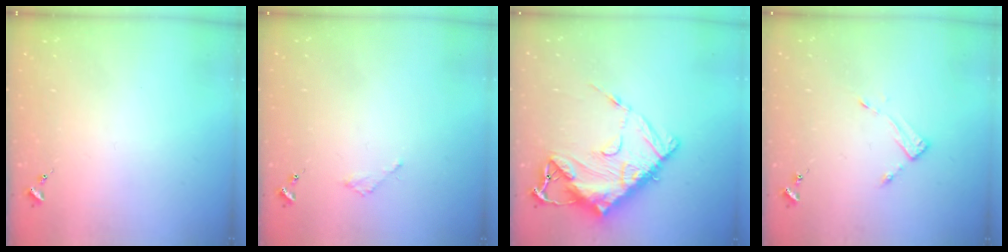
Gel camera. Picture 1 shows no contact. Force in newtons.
{"total": 2.1, "press": 2.1, "slide": 0.2}
{"total": 18.7, "press": 18.6, "slide": 1.9}
{"total": 3.1, "press": 3.1, "slide": 0.3}